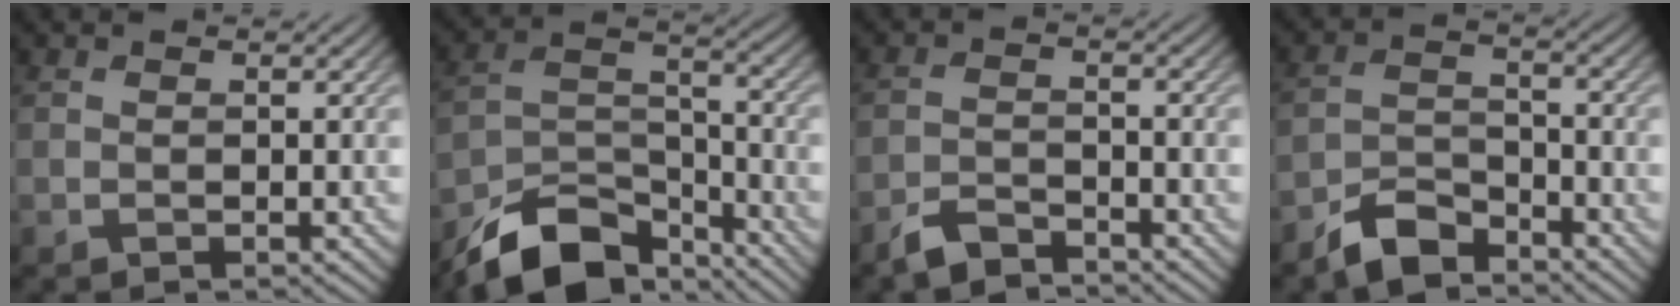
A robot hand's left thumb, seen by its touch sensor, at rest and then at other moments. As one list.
[{"total": 11.7, "force": [-9.2, 4.7, 5.6], "torque": [-0.101, -0.009, -0.168]}, {"total": 3.6, "force": [-3.3, 0.9, 1.4], "torque": [-0.029, -0.001, -0.070]}, {"total": 5.5, "force": [-4.6, 2.0, 2.3], "torque": [-0.044, -0.002, -0.100]}]